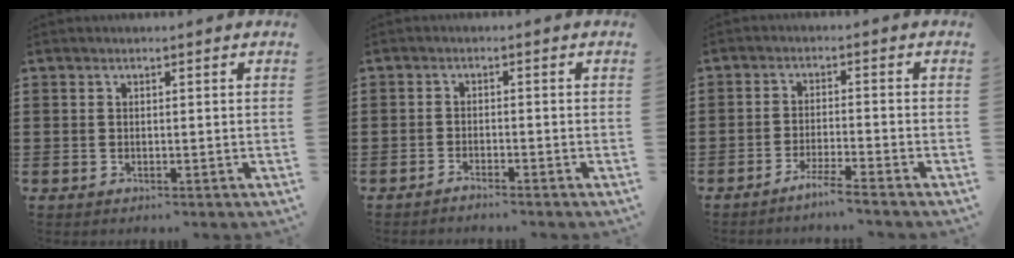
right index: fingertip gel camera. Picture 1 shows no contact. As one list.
[{"total": 1.4, "force": [-1.4, -0.2, 0.1], "torque": [-0.003, 0.002, -0.028]}, {"total": 3.4, "force": [-3.0, -0.7, 1.4], "torque": [-0.029, -0.006, -0.059]}]